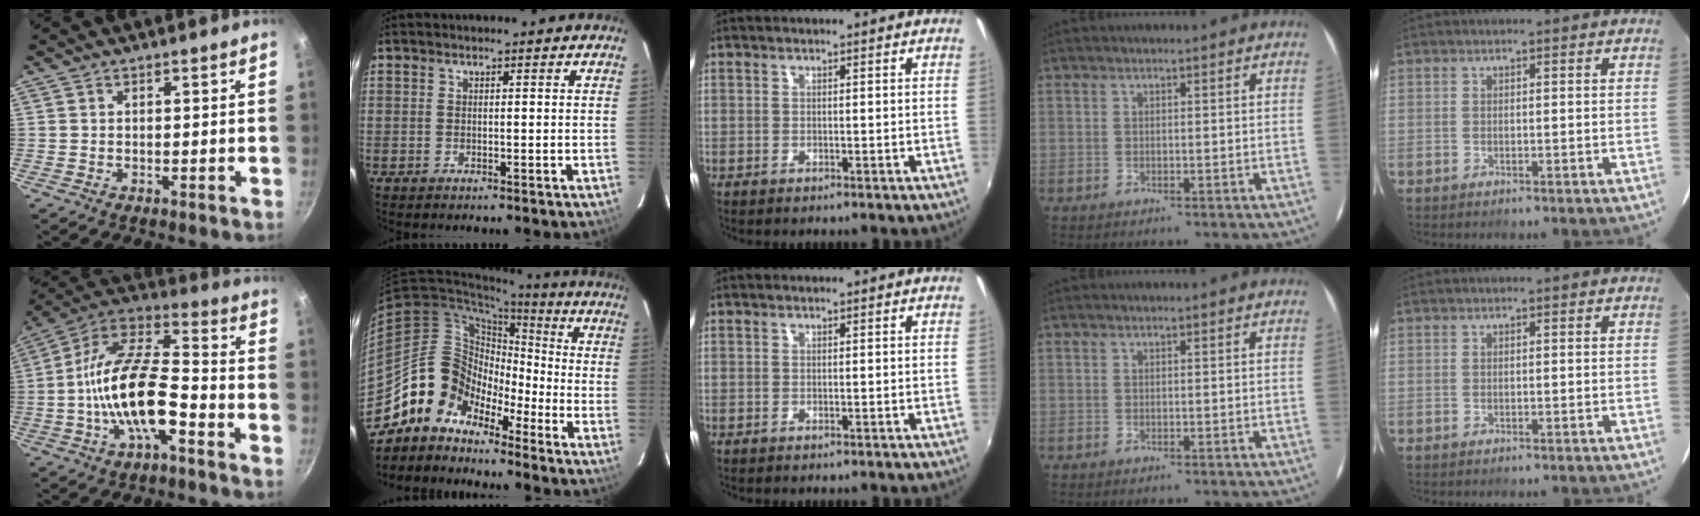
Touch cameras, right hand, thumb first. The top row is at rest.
{"thumb": {"total": 18.3, "force": [-5.5, 7.3, 15.8], "torque": [-0.281, 0.044, -0.120]}, "index": {"total": 10.9, "force": [-7.6, 7.5, 1.9], "torque": [-0.039, 0.042, -0.161]}}